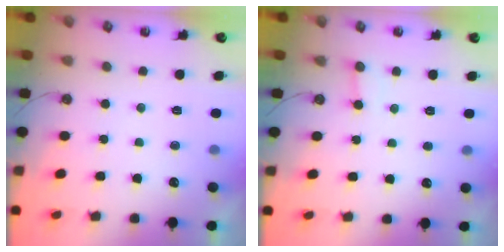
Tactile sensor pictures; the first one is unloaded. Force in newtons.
{"total": 3.0, "press": 3.0, "slide": 0.2}